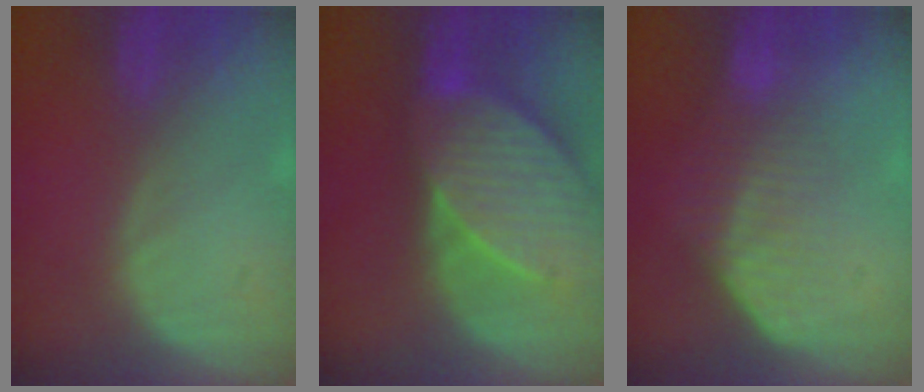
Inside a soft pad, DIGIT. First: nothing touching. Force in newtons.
{"total": 10.2, "press": 9.0, "slide": 4.8}
{"total": 7.3, "press": 6.2, "slide": 3.9}